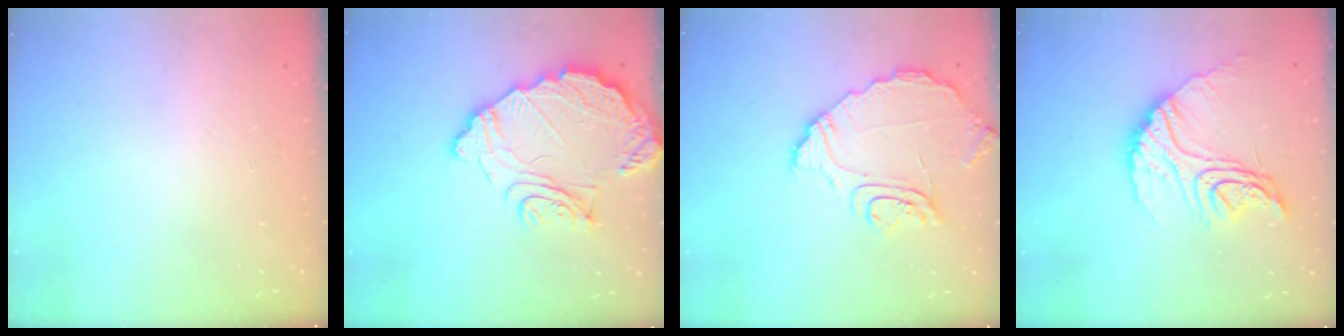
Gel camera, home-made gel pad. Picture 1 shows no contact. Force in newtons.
{"total": 14.3, "press": 14.3, "slide": 1.1}
{"total": 9.4, "press": 9.3, "slide": 1.0}
{"total": 16.2, "press": 16.2, "slide": 1.2}